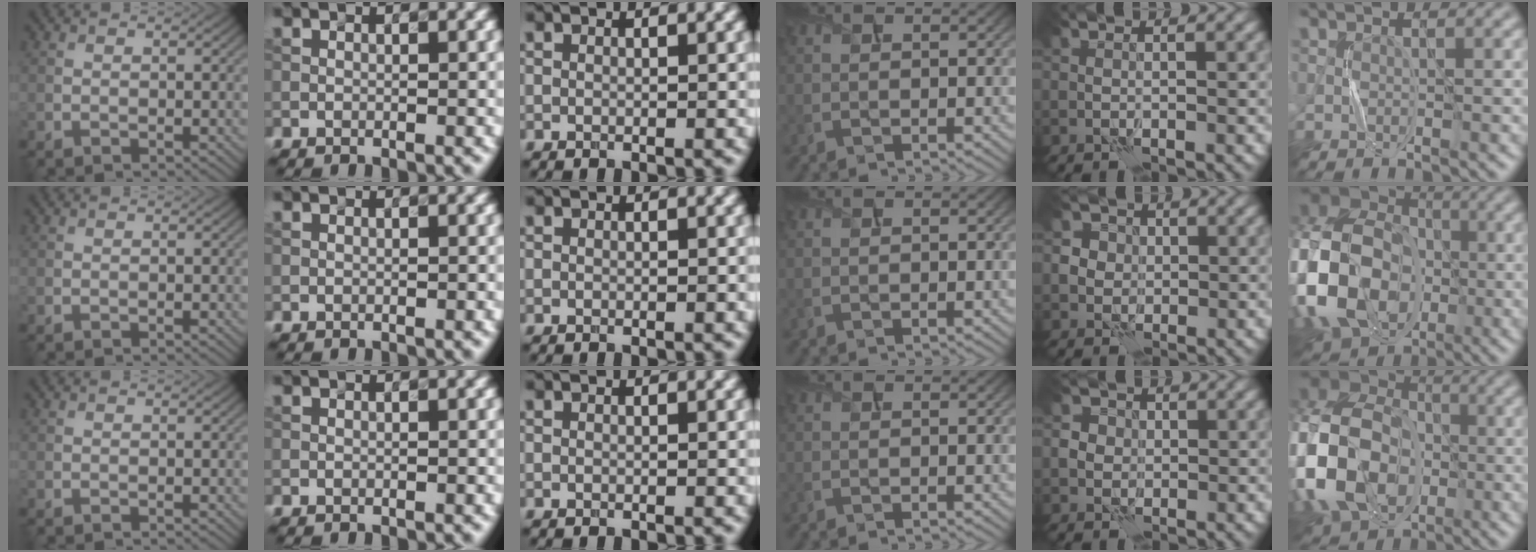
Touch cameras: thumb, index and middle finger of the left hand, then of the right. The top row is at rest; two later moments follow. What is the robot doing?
{"motion": "press", "object": "button"}